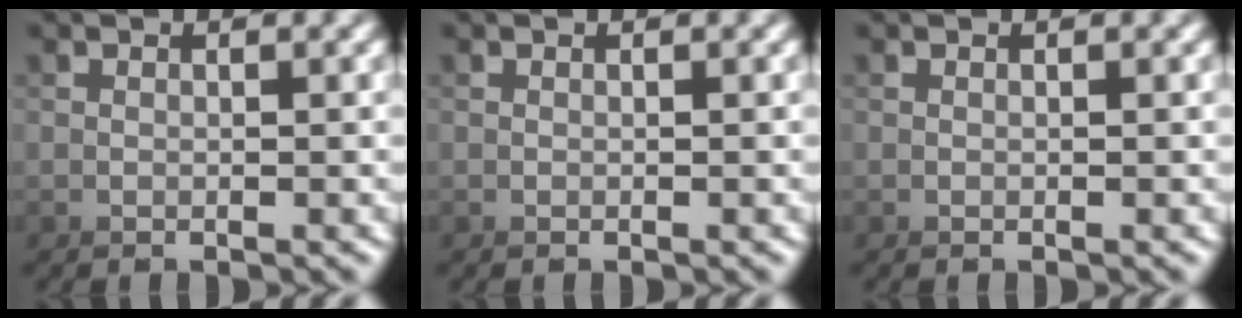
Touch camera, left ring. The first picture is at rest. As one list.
[{"total": 0.0}, {"total": 0.0}]